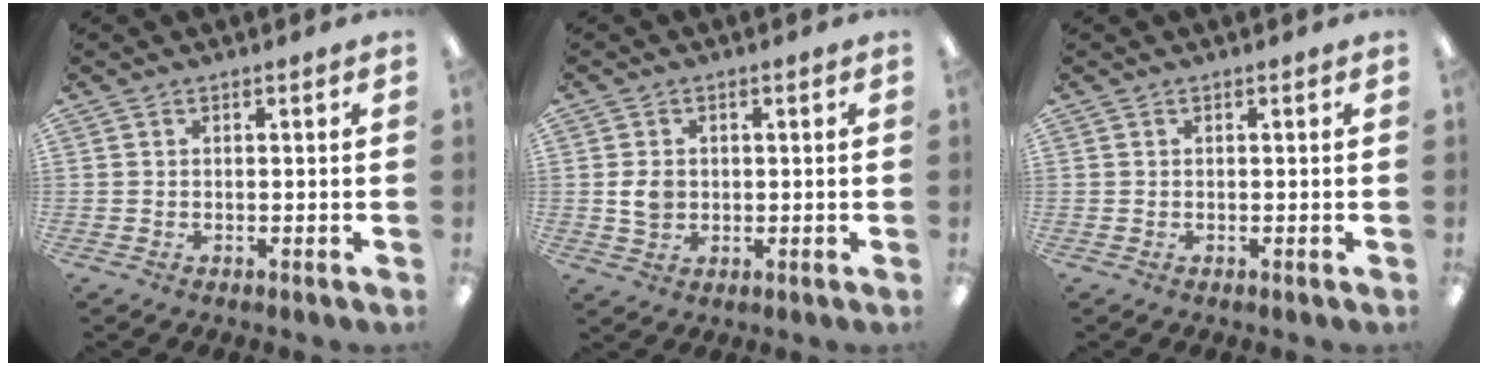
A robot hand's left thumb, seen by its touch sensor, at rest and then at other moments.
{"total": 4.2, "force": [0.2, 3.5, 2.3], "torque": [-0.042, 0.003, 0.001]}
{"total": 0.0}